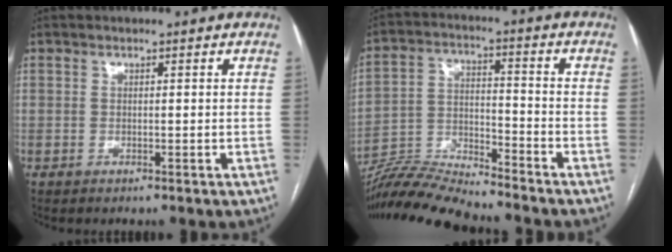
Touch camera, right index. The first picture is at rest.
{"total": 10.6, "force": [-10.5, -0.6, 1.8], "torque": [-0.038, 0.008, -0.196]}